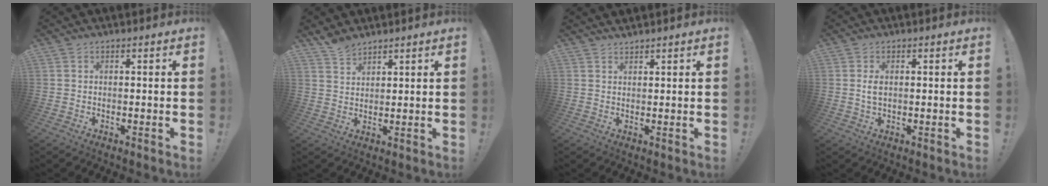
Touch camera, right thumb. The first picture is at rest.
{"total": 4.4, "force": [3.9, 1.6, 1.2], "torque": [-0.020, -0.024, 0.074]}
{"total": 1.4, "force": [1.4, 0.1, -0.1], "torque": [0.004, -0.006, 0.027]}
{"total": 2.3, "force": [0.2, 1.3, 1.9], "torque": [-0.029, 0.001, 0.000]}